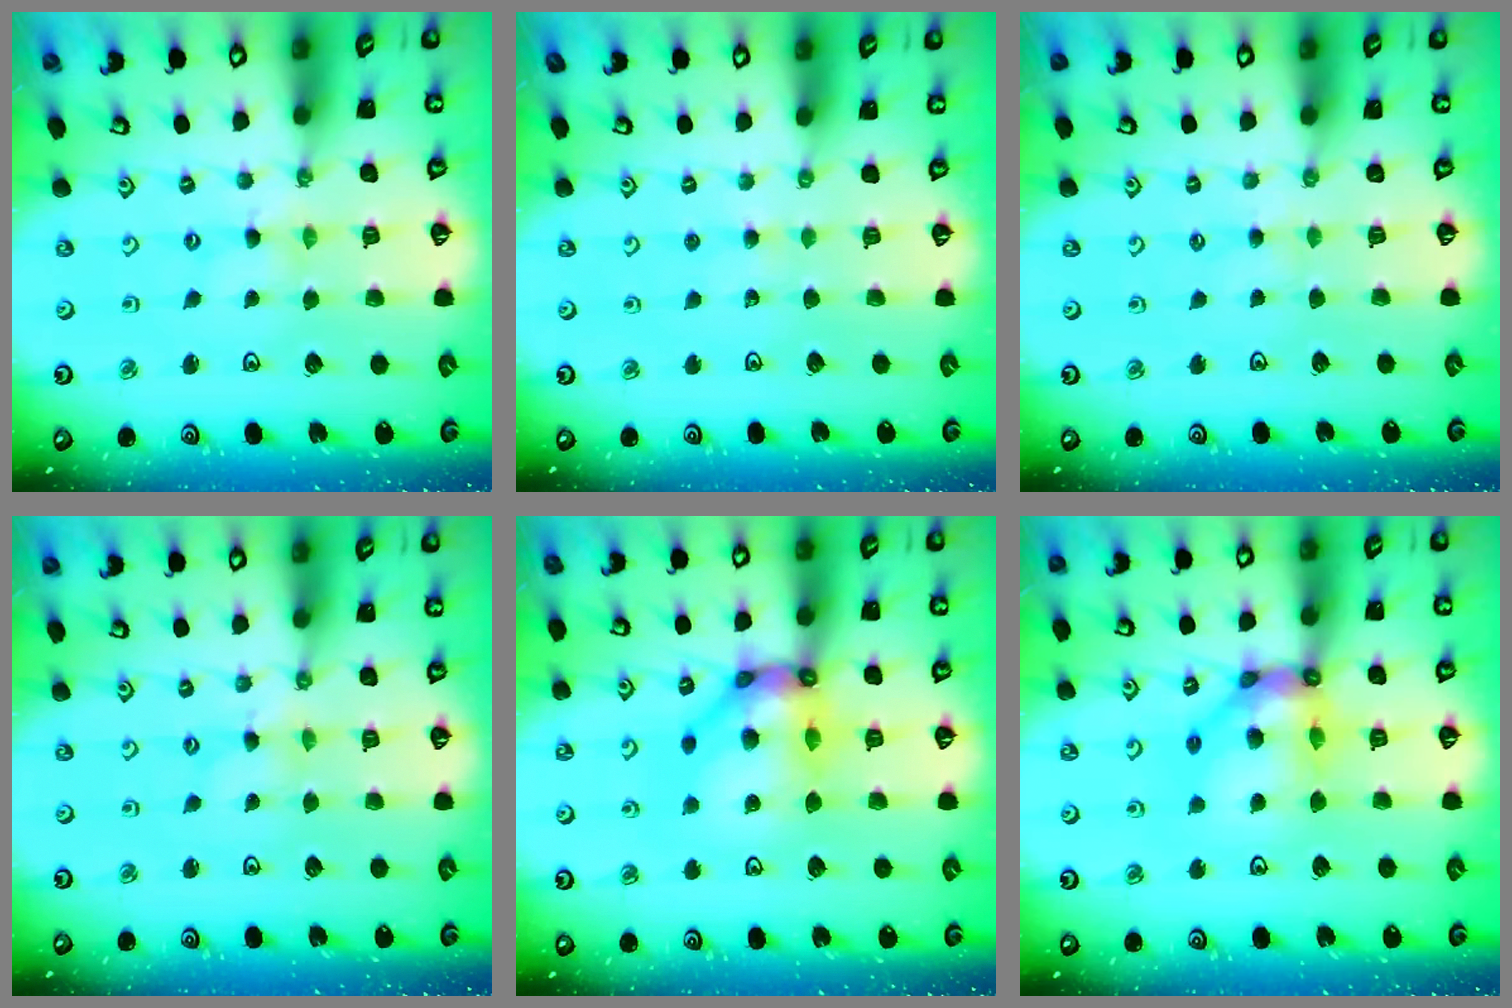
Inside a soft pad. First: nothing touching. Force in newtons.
{"total": 2.5, "press": 2.5, "slide": 0.3}
{"total": 0.8, "press": 0.8, "slide": 0.3}
{"total": 0.8, "press": 0.7, "slide": 0.3}
{"total": 14.6, "press": 14.4, "slide": 2.0}
{"total": 13.8, "press": 13.7, "slide": 1.7}